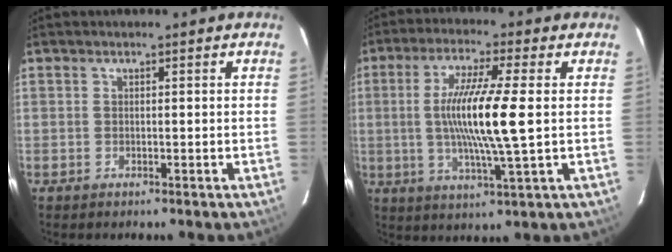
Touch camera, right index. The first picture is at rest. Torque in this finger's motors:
{"motor_torque": [1.04, -0.03, 0.75, 0.21]}